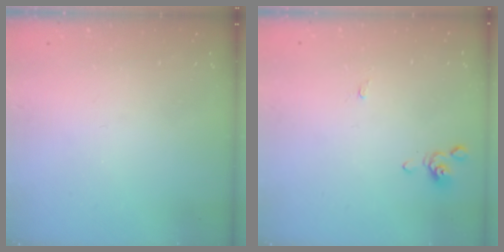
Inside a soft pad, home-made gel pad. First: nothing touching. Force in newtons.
{"total": 0.0}